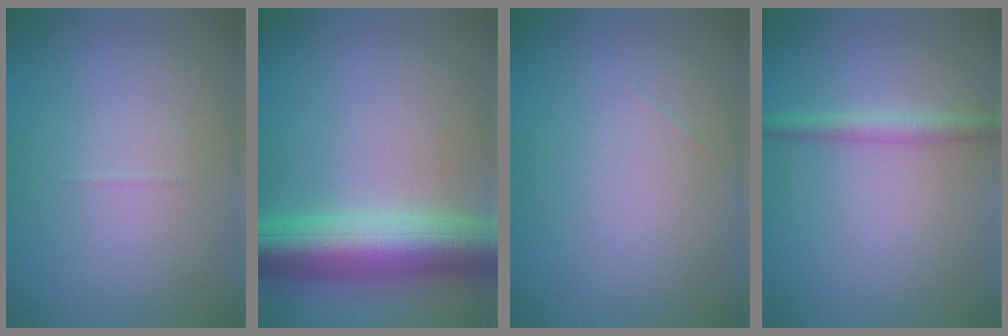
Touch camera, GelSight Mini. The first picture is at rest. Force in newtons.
{"total": 9.5, "press": 9.5, "slide": 0.2}
{"total": 0.0}
{"total": 2.0, "press": 2.0, "slide": 0.1}